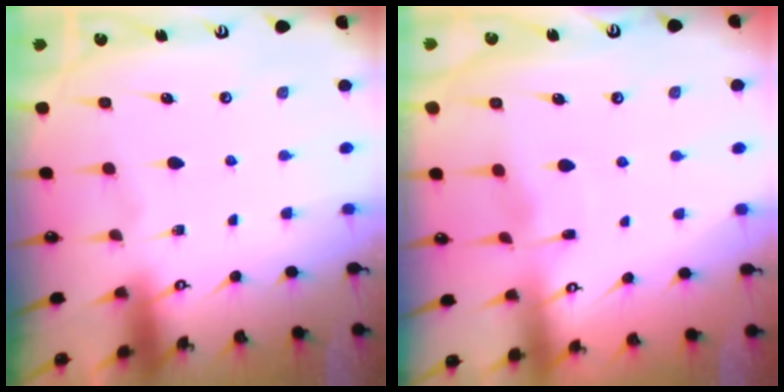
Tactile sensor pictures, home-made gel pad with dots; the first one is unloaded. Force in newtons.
{"total": 3.4, "press": 3.4, "slide": 0.4}